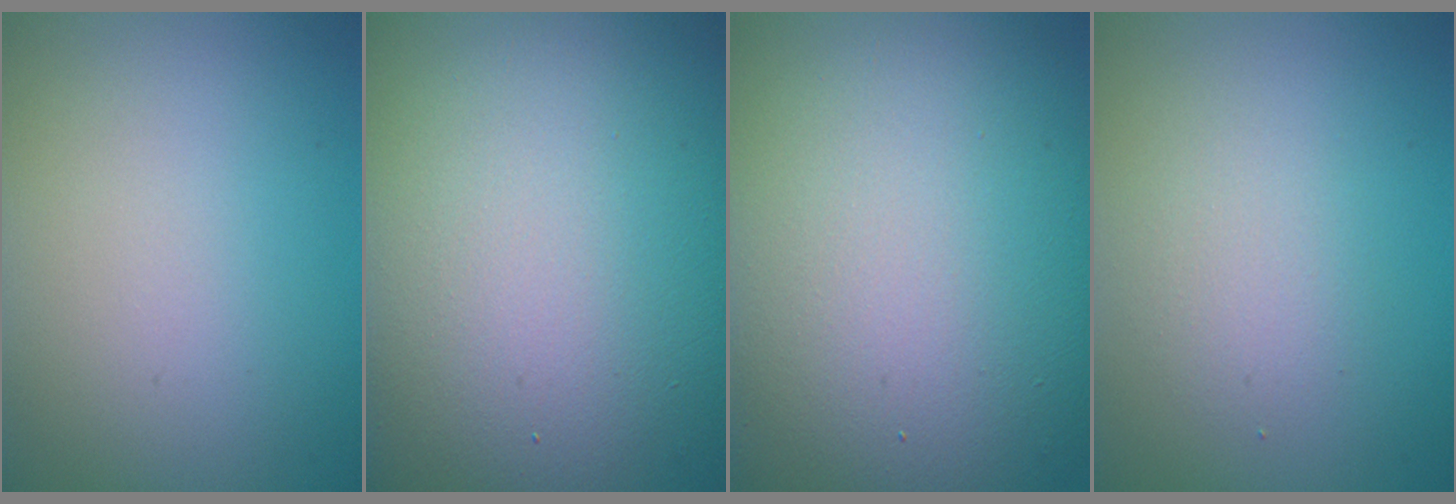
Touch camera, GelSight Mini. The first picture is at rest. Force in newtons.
{"total": 26.4, "press": 26.3, "slide": 1.2}
{"total": 18.0, "press": 17.9, "slide": 1.8}
{"total": 2.0, "press": 2.0, "slide": 0.0}